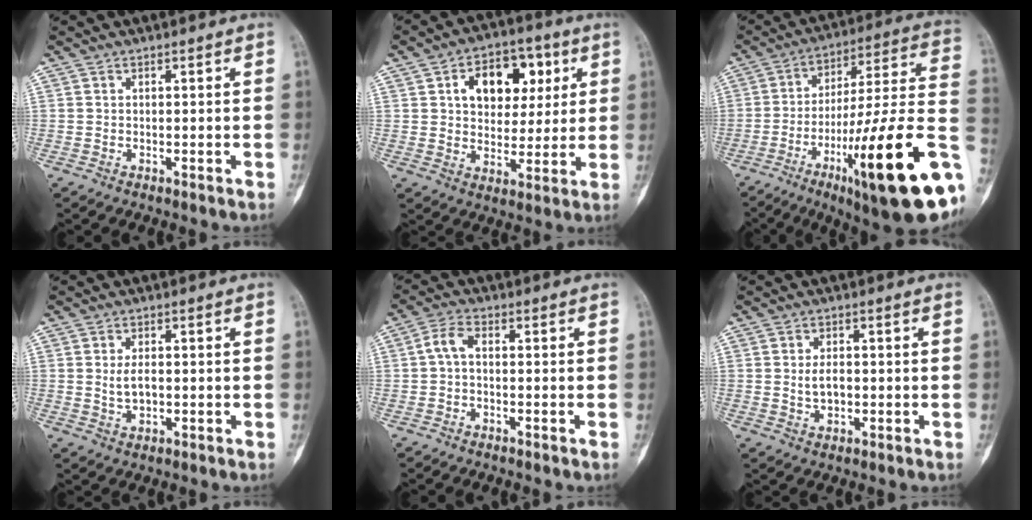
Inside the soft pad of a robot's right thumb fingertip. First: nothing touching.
{"total": 13.9, "force": [4.5, 9.4, 9.2], "torque": [-0.088, 0.003, 0.069]}
{"total": 29.0, "force": [-10.1, 5.1, 26.7], "torque": [-0.357, 0.032, -0.147]}
{"total": 3.4, "force": [0.1, 1.9, 2.7], "torque": [-0.049, -0.003, 0.007]}
{"total": 3.5, "force": [-0.2, 1.7, 3.0], "torque": [-0.063, 0.012, -0.011]}
{"total": 3.4, "force": [0.0, 2.1, 2.7], "torque": [-0.043, -0.001, 0.003]}